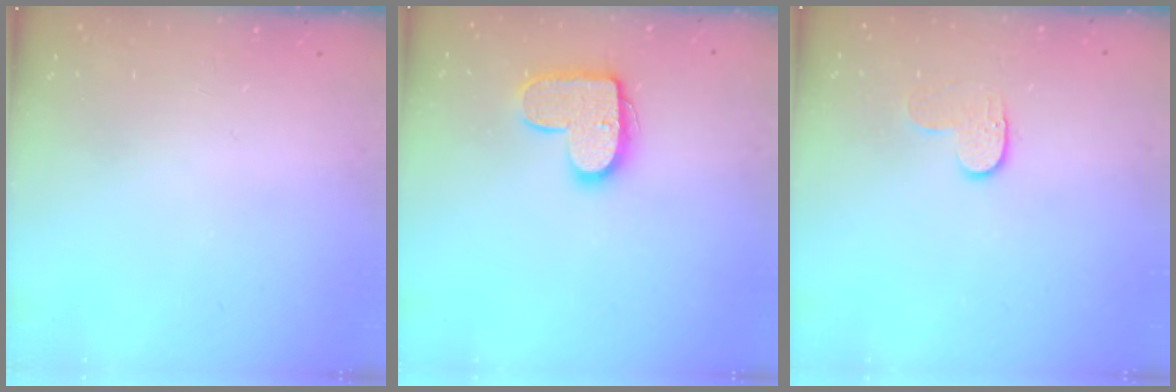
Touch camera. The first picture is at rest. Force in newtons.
{"total": 13.5, "press": 13.5, "slide": 0.6}
{"total": 3.6, "press": 3.6, "slide": 0.3}